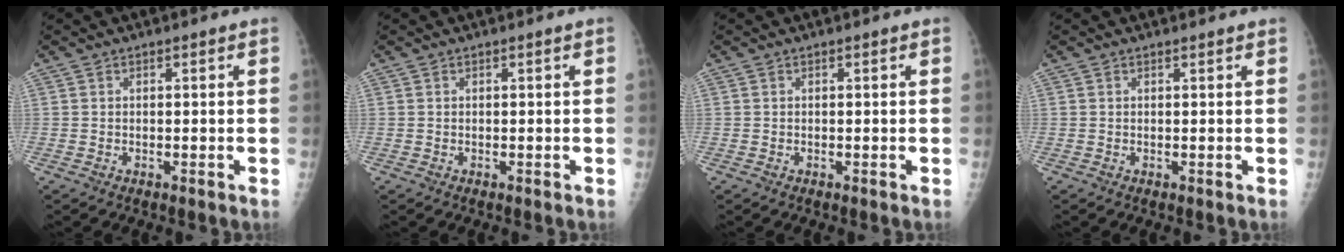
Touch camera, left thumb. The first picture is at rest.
{"total": 0.0}
{"total": 0.0}
{"total": 0.5, "force": [0.5, 0.1, 0.1], "torque": [-0.006, -0.002, 0.007]}